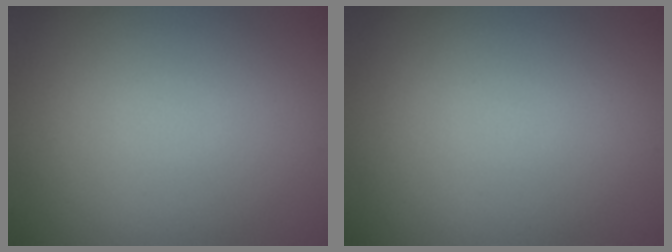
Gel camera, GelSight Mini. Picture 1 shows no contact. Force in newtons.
{"total": 0.0}